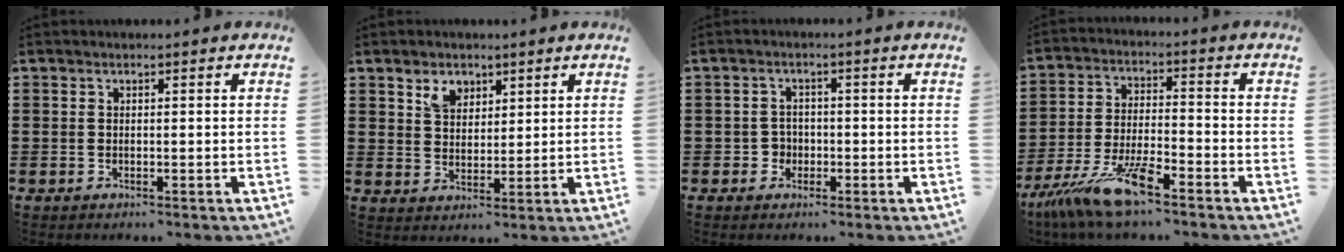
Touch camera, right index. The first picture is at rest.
{"total": 3.9, "force": [2.7, 2.4, 1.3], "torque": [-0.035, 0.005, 0.052]}
{"total": 2.4, "force": [-0.9, 2.2, 0.5], "torque": [-0.019, 0.003, -0.021]}
{"total": 10.6, "force": [-8.0, 1.2, 6.8], "torque": [-0.154, -0.003, -0.160]}